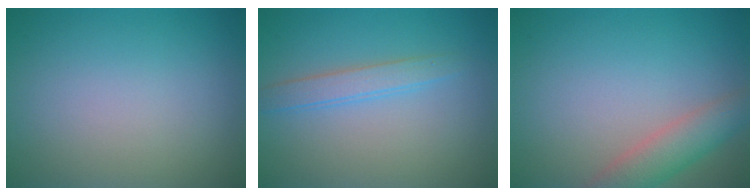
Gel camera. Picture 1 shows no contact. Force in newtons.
{"total": 2.1, "press": 2.1, "slide": 0.1}
{"total": 3.8, "press": 3.8, "slide": 0.3}